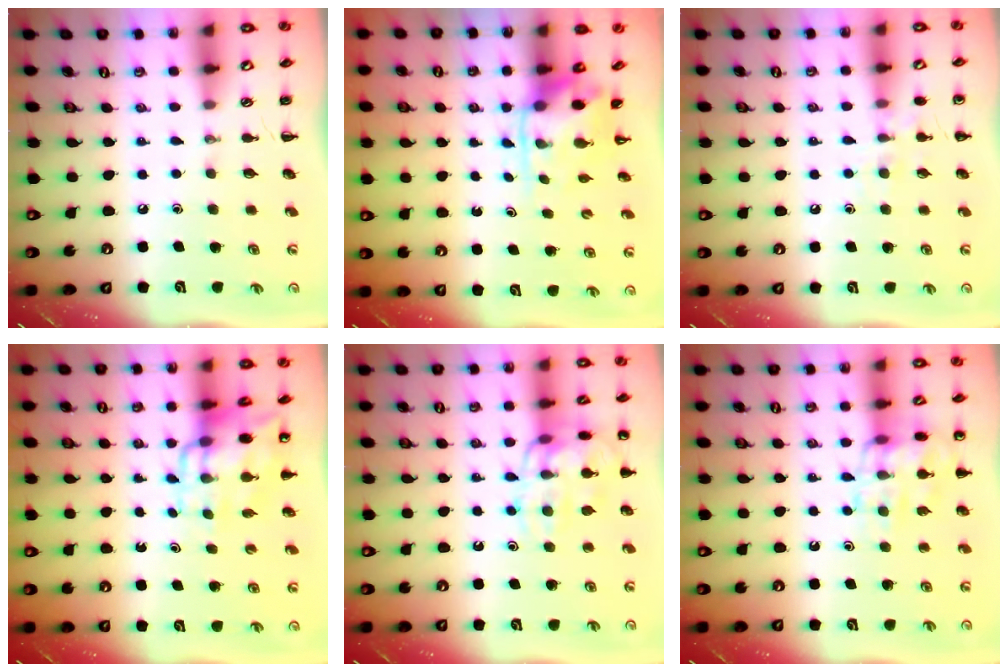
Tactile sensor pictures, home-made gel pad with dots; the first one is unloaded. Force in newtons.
{"total": 3.5, "press": 3.4, "slide": 0.7}
{"total": 7.1, "press": 7.0, "slide": 1.1}
{"total": 10.8, "press": 10.5, "slide": 2.9}
{"total": 14.2, "press": 14.1, "slide": 1.2}
{"total": 14.4, "press": 14.4, "slide": 1.1}